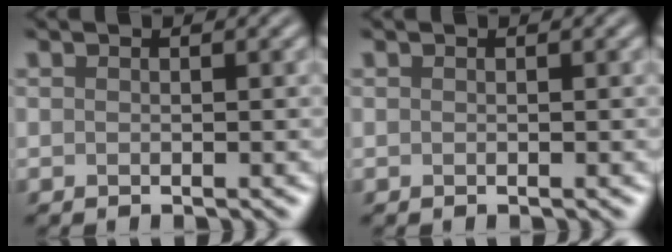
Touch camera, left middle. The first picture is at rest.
{"total": 0.0}